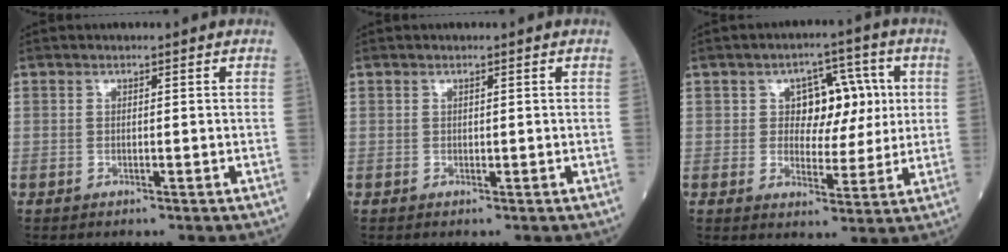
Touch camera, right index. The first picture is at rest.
{"total": 0.0}
{"total": 7.9, "force": [1.6, 4.9, 6.1], "torque": [-0.075, 0.019, 0.026]}